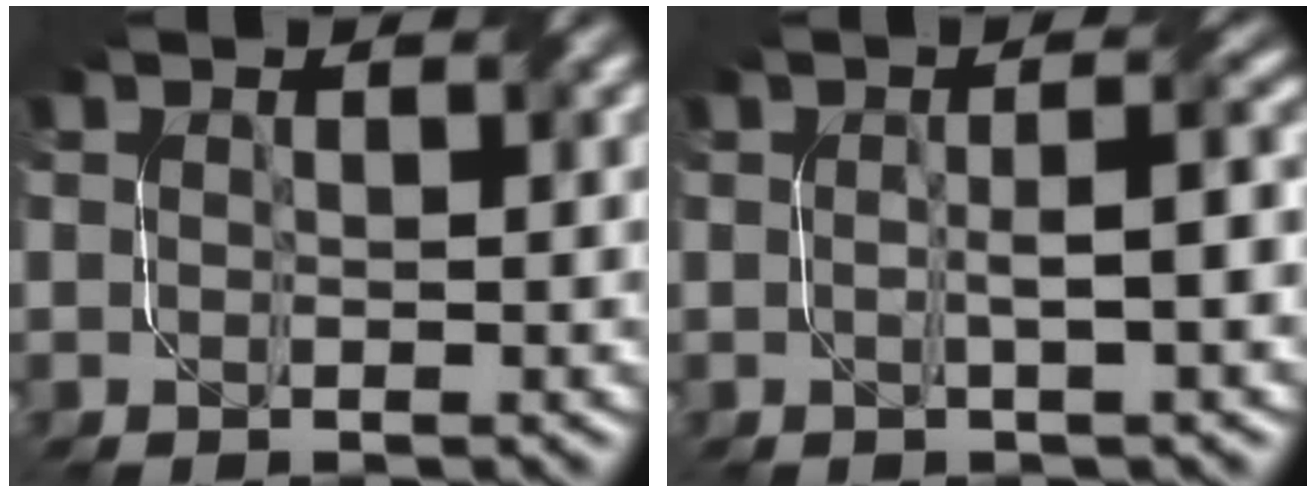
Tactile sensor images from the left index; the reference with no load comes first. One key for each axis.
{"total": 3.2, "fx": -0.2, "fy": 0.6, "fz": 3.1, "tx": -0.047, "ty": 0.008, "tz": -0.002}